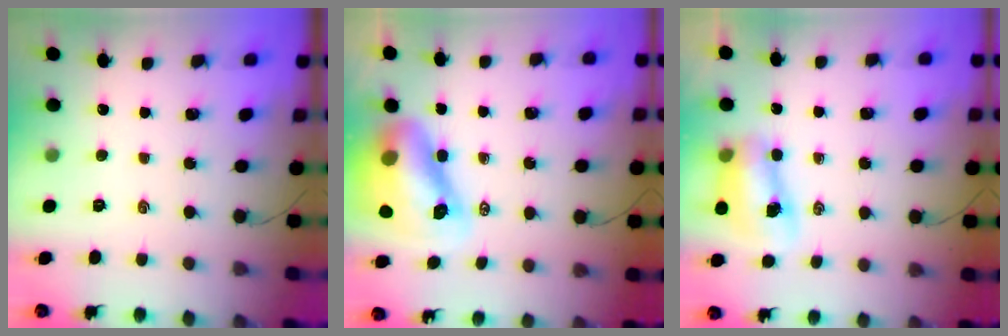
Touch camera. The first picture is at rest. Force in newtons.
{"total": 12.8, "press": 12.2, "slide": 3.9}
{"total": 7.9, "press": 7.8, "slide": 1.1}